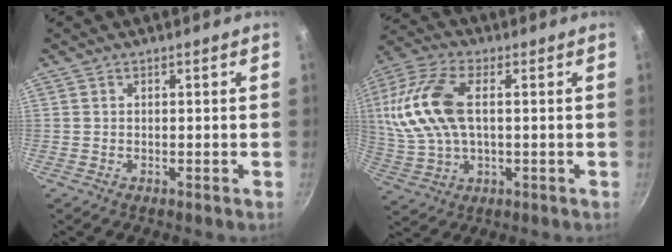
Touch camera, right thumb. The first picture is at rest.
{"total": 16.4, "force": [2.5, 9.1, 13.4], "torque": [-0.283, 0.013, 0.043]}